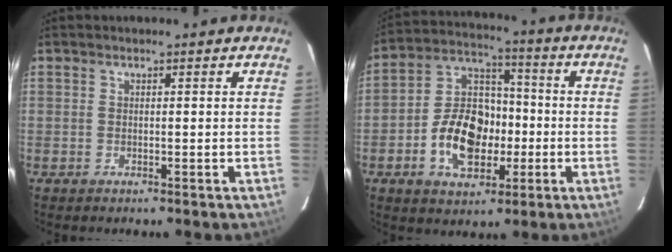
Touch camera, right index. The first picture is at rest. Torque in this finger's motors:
{"motor_torque": [1.26, -0.89, 0.52, 0.08]}